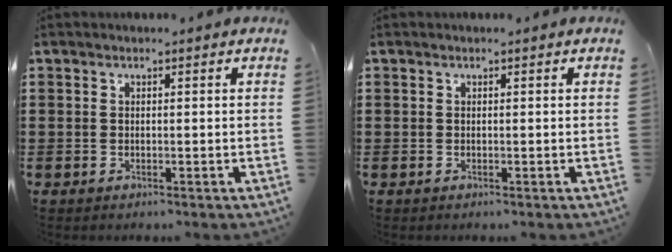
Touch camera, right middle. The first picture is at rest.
{"total": 0.0}